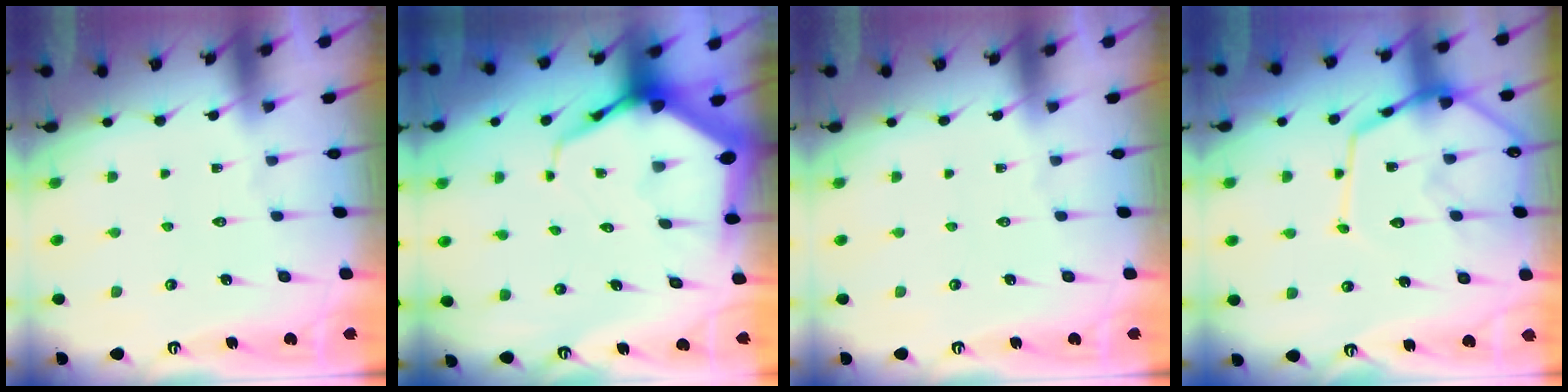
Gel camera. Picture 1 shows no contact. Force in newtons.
{"total": 9.0, "press": 9.0, "slide": 1.0}
{"total": 0.0}
{"total": 14.4, "press": 14.4, "slide": 1.4}